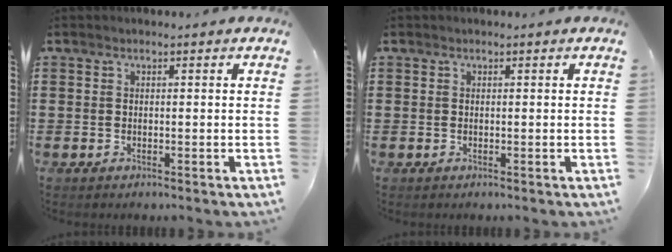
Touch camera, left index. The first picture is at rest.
{"total": 0.0}